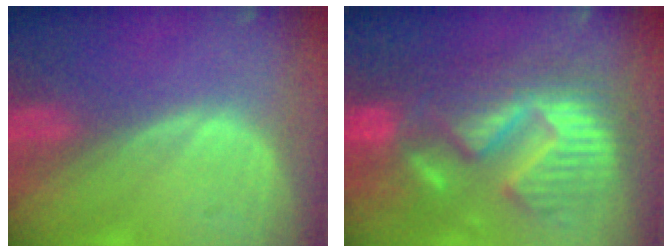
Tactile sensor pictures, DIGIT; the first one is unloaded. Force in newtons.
{"total": 13.2, "press": 13.1, "slide": 1.3}